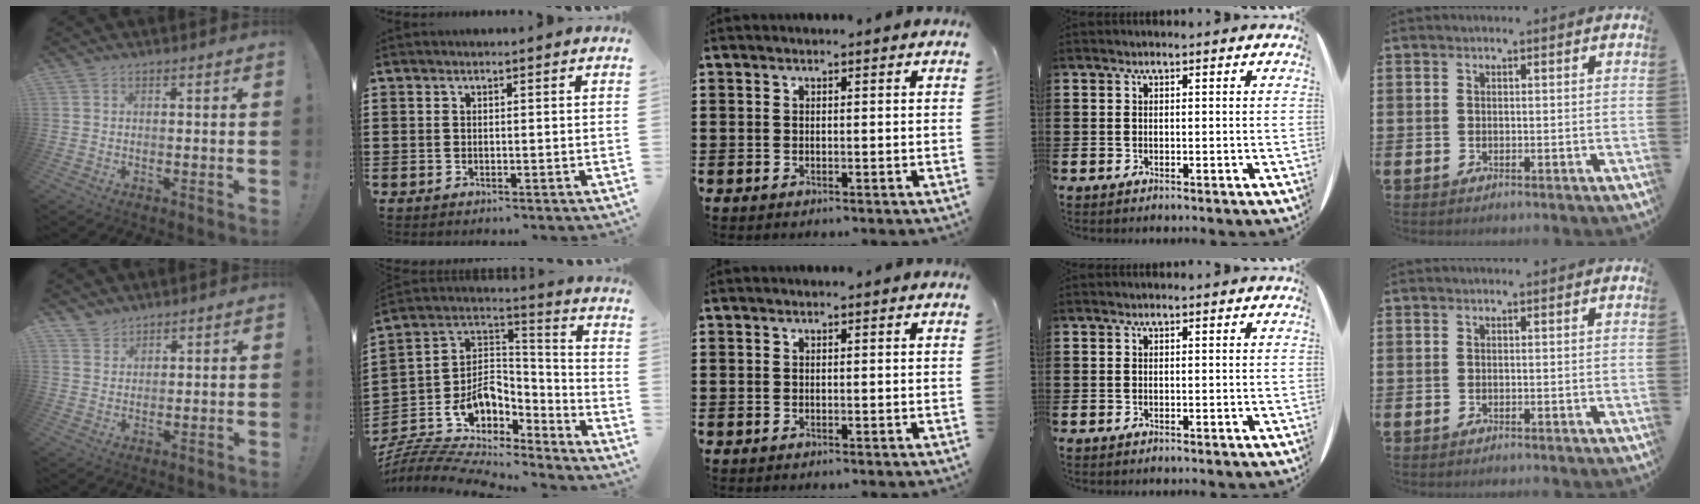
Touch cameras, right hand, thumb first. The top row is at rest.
{"thumb": {"total": 3.1, "force": [2.8, 1.4, 0.2], "torque": [-0.004, -0.019, 0.053]}, "index": {"total": 8.3, "force": [-4.7, 6.2, 2.9], "torque": [-0.073, -0.019, -0.084]}}